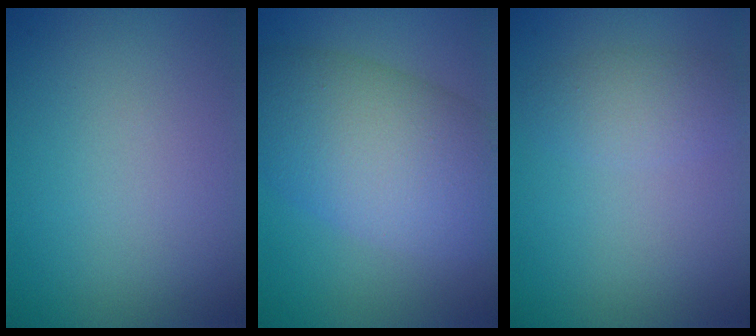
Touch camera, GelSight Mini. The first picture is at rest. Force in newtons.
{"total": 9.6, "press": 9.6, "slide": 0.5}
{"total": 2.2, "press": 2.2, "slide": 0.1}